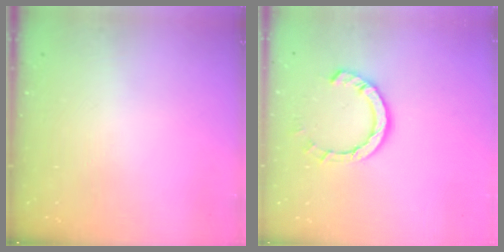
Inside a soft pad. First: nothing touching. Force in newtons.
{"total": 9.0, "press": 8.9, "slide": 1.2}